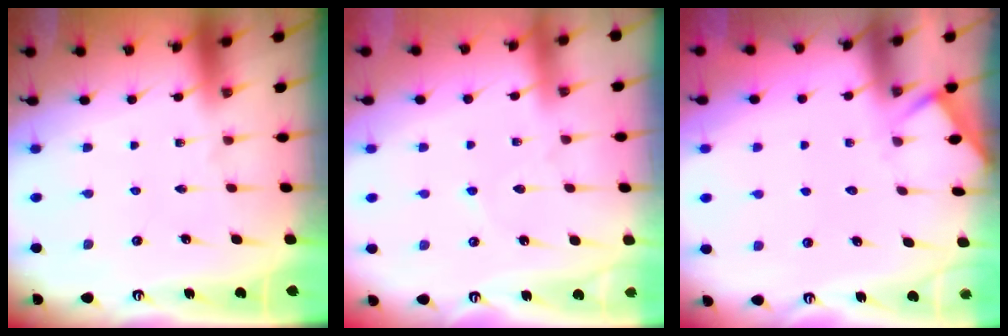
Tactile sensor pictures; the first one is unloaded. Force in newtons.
{"total": 4.6, "press": 4.5, "slide": 0.7}
{"total": 4.1, "press": 4.0, "slide": 0.5}